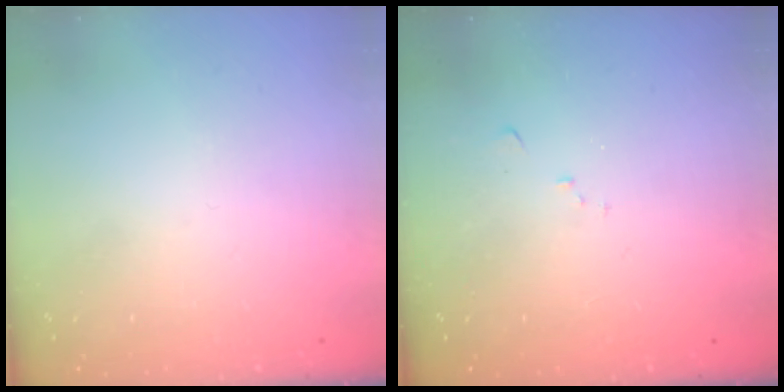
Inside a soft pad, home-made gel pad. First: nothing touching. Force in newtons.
{"total": 5.1, "press": 5.1, "slide": 0.6}